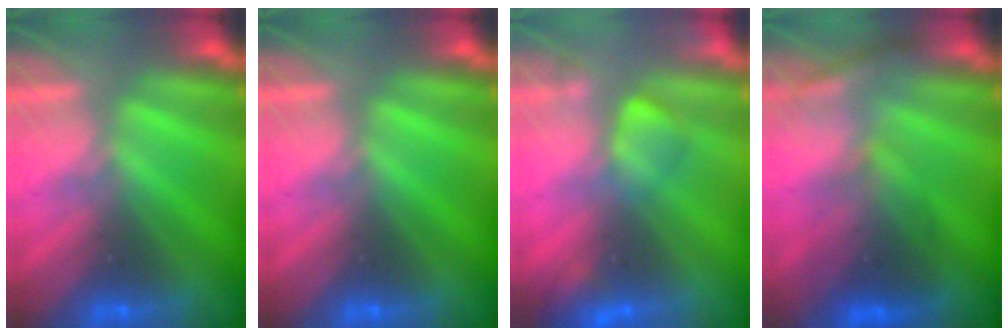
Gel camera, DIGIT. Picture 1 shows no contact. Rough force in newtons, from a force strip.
{"total": 0.0}
{"total": 2.4}
{"total": 2.7}